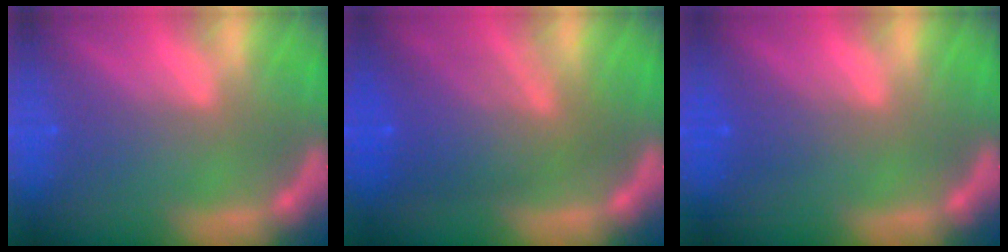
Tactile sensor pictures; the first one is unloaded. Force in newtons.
{"total": 7.0}
{"total": 1.5}